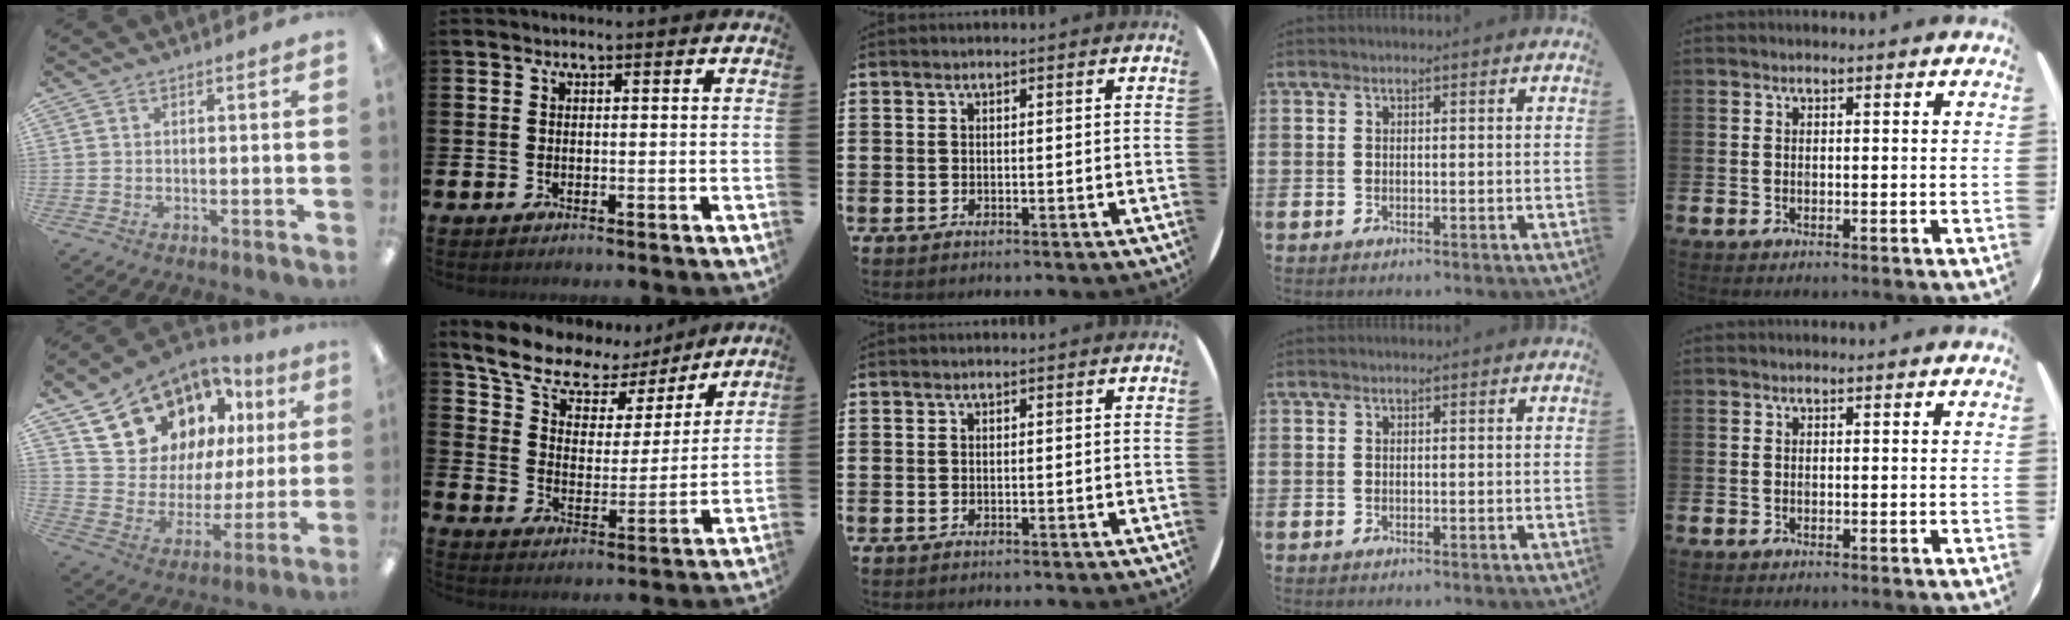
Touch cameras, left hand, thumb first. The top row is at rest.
{"thumb": {"total": 16.7, "force": [11.6, 10.6, 5.6], "torque": [-0.118, -0.073, 0.221]}, "index": {"total": 9.5, "force": [8.0, 4.2, 2.9], "torque": [-0.091, -0.053, 0.141]}}